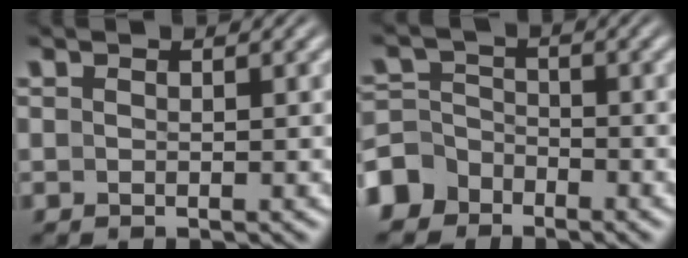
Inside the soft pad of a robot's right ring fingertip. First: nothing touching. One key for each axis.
{"total": 5.2, "fx": -3.4, "fy": 3.7, "fz": 1.4, "tx": -0.039, "ty": -0.033, "tz": -0.045}